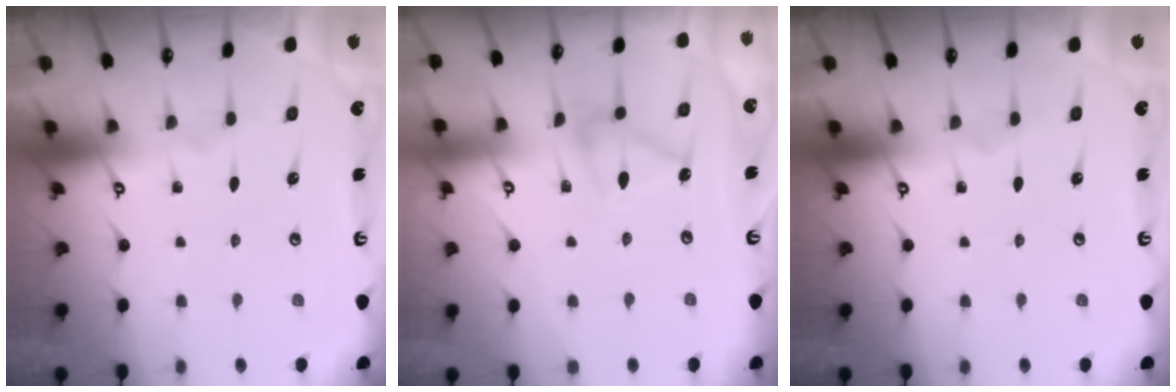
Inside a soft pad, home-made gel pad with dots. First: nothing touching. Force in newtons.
{"total": 11.8, "press": 11.8, "slide": 0.3}
{"total": 0.0}